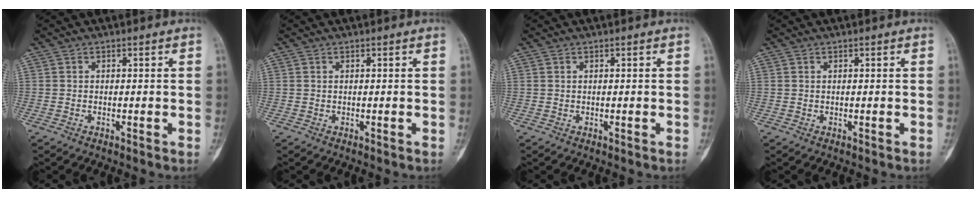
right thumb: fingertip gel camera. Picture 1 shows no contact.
{"total": 0.0}
{"total": 0.0}
{"total": 0.0}